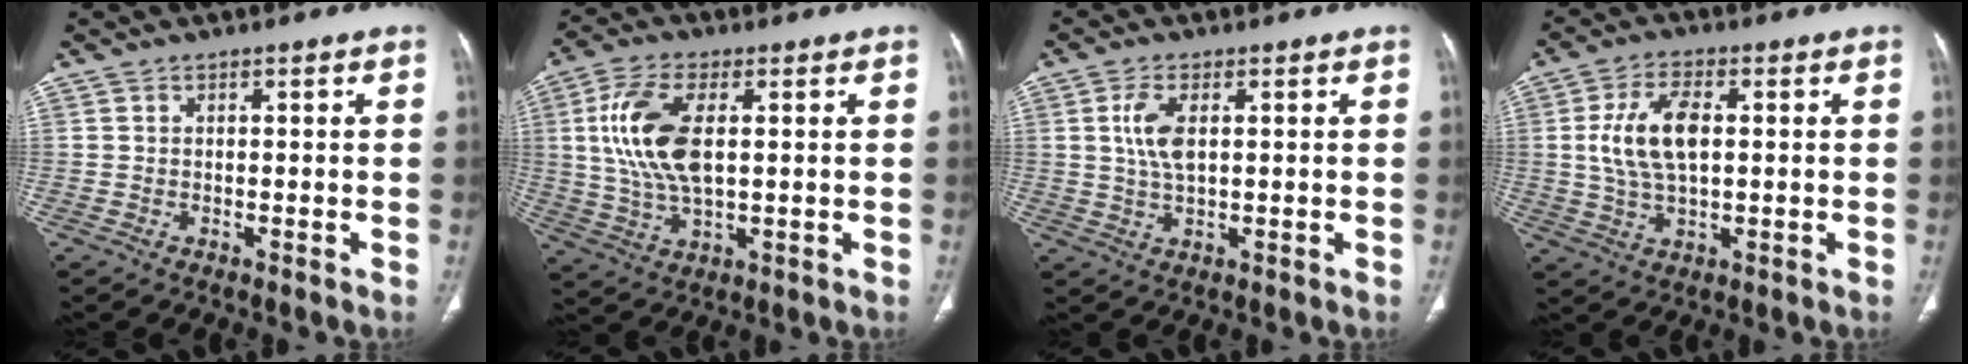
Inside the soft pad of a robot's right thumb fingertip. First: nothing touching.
{"total": 13.2, "force": [2.2, 6.4, 11.4], "torque": [-0.241, -0.001, 0.045]}
{"total": 5.6, "force": [1.2, 2.5, 4.8], "torque": [-0.105, -0.004, 0.025]}
{"total": 10.3, "force": [1.3, 5.2, 8.8], "torque": [-0.175, 0.003, 0.027]}